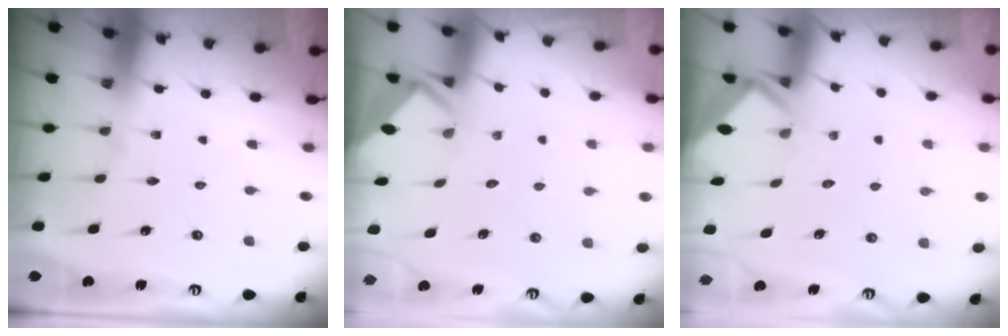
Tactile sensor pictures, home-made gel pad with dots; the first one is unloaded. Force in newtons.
{"total": 3.6, "press": 3.6, "slide": 0.3}
{"total": 2.7, "press": 2.7, "slide": 0.2}